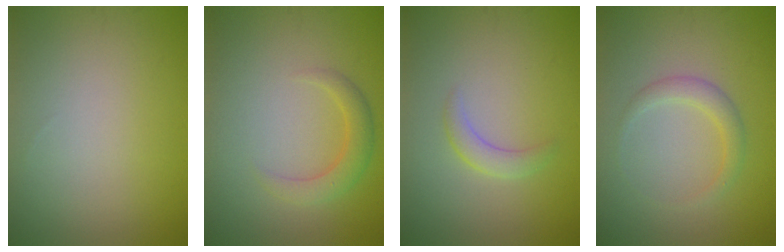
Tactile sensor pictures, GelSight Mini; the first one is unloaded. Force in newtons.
{"total": 2.4, "press": 2.4, "slide": 0.2}
{"total": 1.8, "press": 1.8, "slide": 0.0}
{"total": 2.0, "press": 2.0, "slide": 0.0}